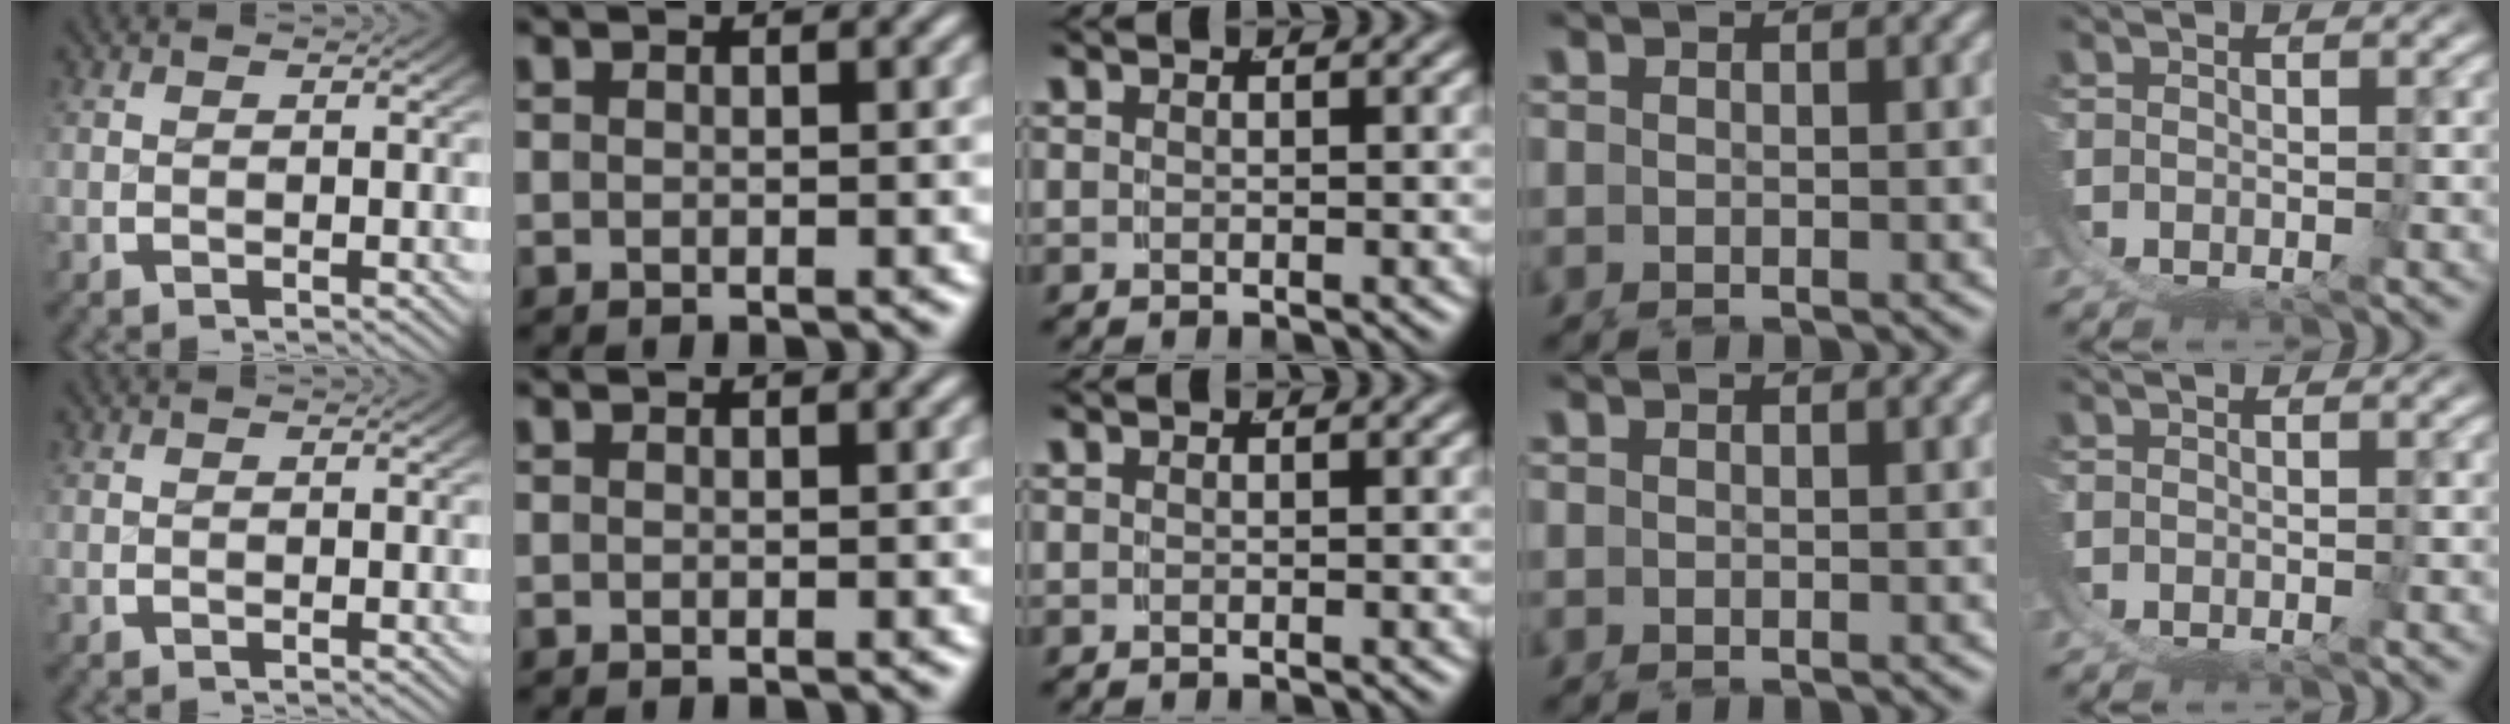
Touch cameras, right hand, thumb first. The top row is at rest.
{}